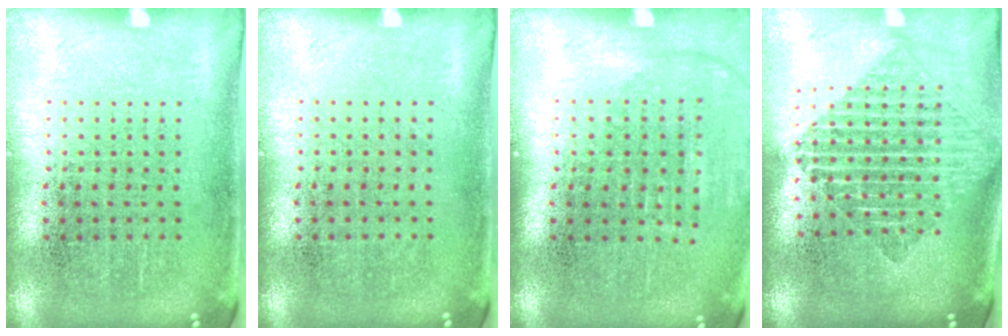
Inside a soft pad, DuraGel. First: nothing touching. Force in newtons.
{"total": 0.0}
{"total": 1.3, "press": 1.2, "slide": 0.5}
{"total": 1.9, "press": 1.6, "slide": 1.0}